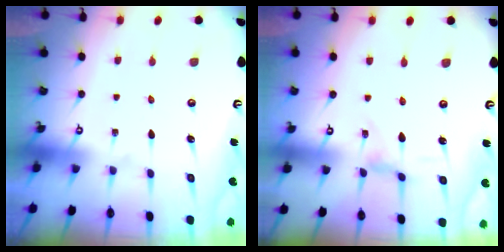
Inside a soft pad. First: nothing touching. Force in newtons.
{"total": 1.8, "press": 1.7, "slide": 0.4}